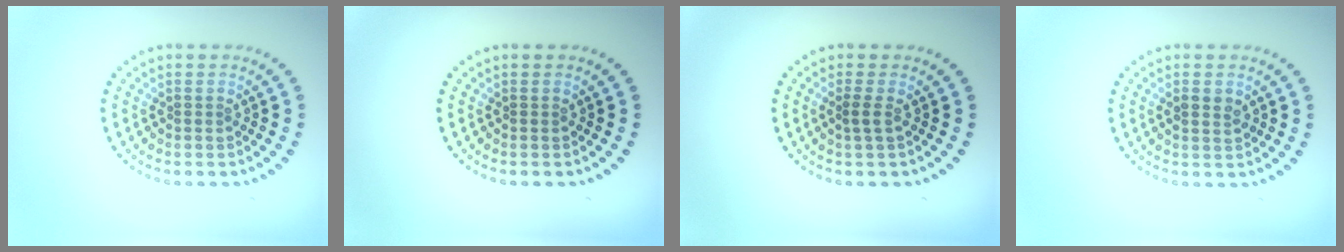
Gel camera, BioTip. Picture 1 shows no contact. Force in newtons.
{"total": 0.0}
{"total": 1.0, "press": 0.8, "slide": 0.5}
{"total": 1.5, "press": 1.5, "slide": 0.1}